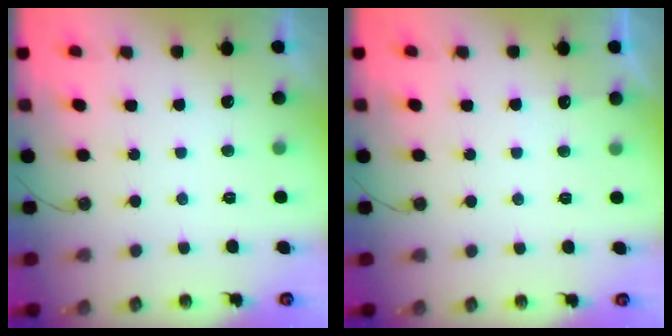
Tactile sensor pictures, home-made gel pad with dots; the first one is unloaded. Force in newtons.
{"total": 4.6, "press": 4.5, "slide": 0.6}